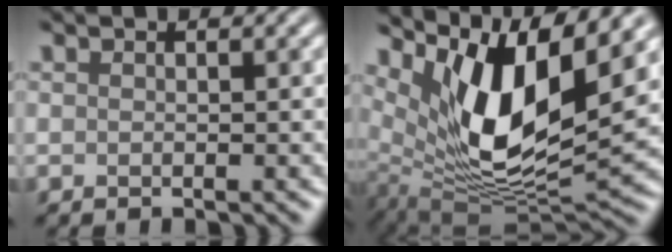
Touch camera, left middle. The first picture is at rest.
{"total": 11.5, "force": [5.2, 4.1, 9.4], "torque": [-0.170, -0.011, 0.105]}